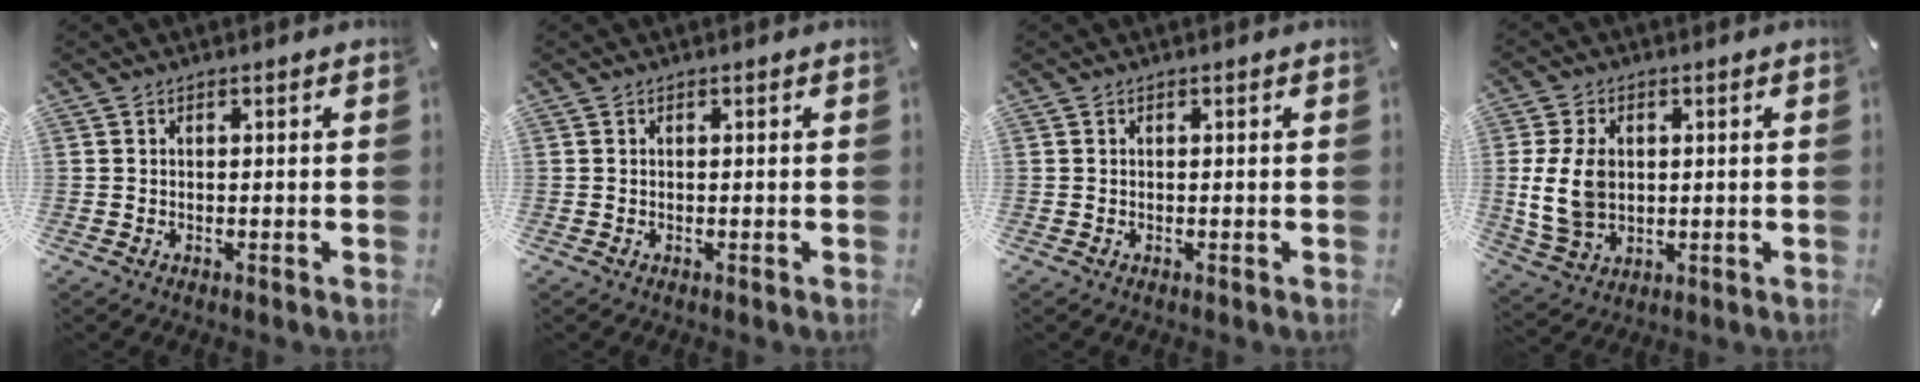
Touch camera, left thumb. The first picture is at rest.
{"total": 0.0}
{"total": 0.0}
{"total": 10.5, "force": [0.9, 7.8, 6.9], "torque": [-0.167, 0.004, 0.016]}